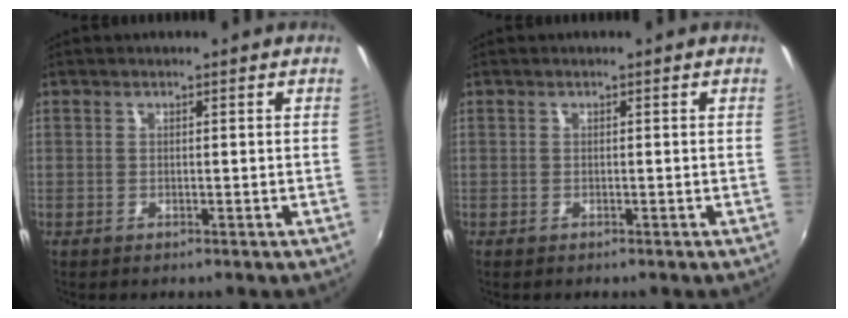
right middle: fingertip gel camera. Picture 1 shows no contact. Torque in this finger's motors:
{"motor_torque": [0.49, -0.72, 0.05, 0.04]}